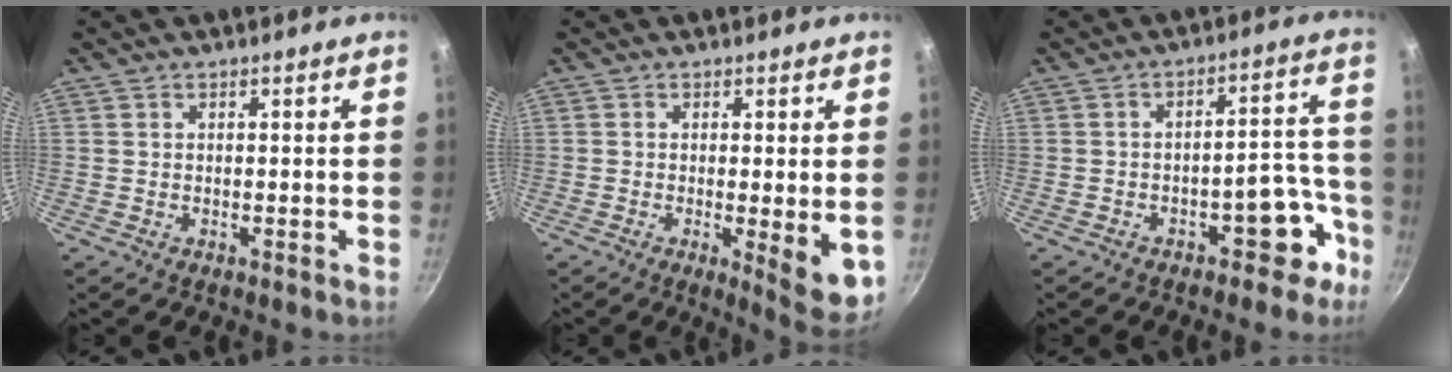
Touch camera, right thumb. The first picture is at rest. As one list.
[{"total": 7.6, "force": [-1.0, 1.7, 7.3], "torque": [-0.093, -0.014, -0.008]}, {"total": 8.7, "force": [-4.8, 4.5, 5.5], "torque": [-0.018, 0.074, -0.054]}]